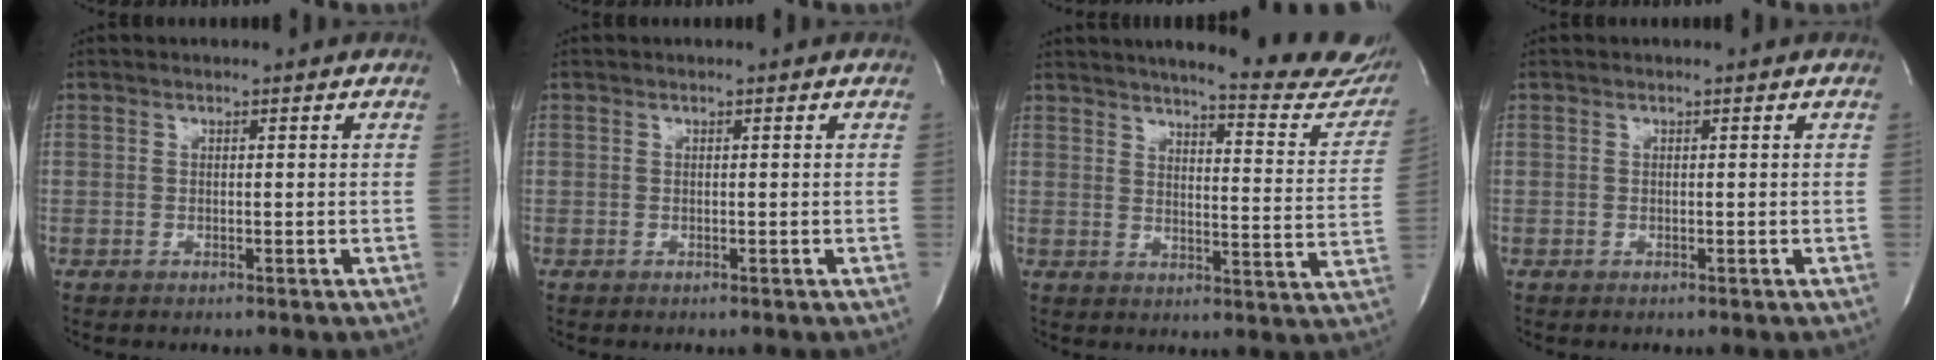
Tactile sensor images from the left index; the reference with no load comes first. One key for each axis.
{"total": 0.0}
{"total": 22.0, "fx": 19.7, "fy": 2.7, "fz": 9.6, "tx": -0.127, "ty": -0.074, "tz": 0.223}
{"total": 0.0}